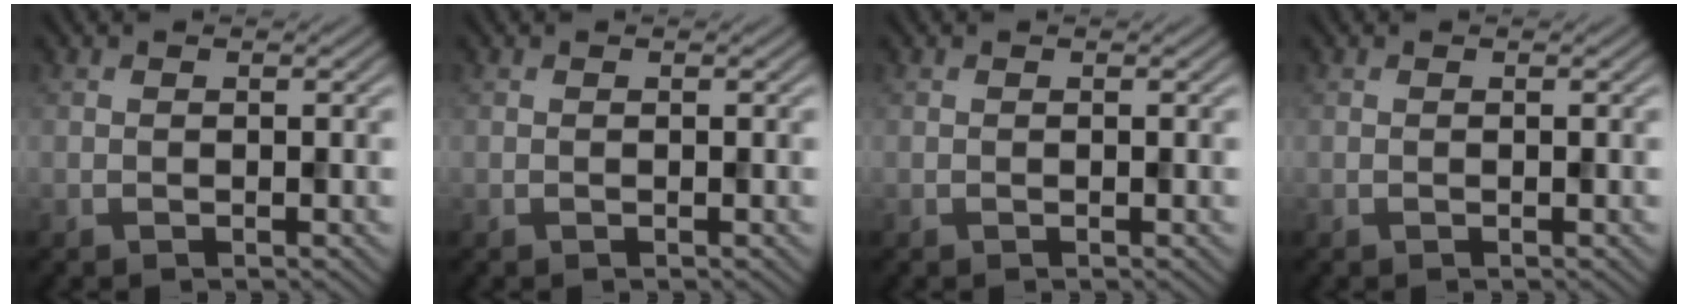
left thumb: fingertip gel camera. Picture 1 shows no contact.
{"total": 0.0}
{"total": 0.0}
{"total": 0.0}